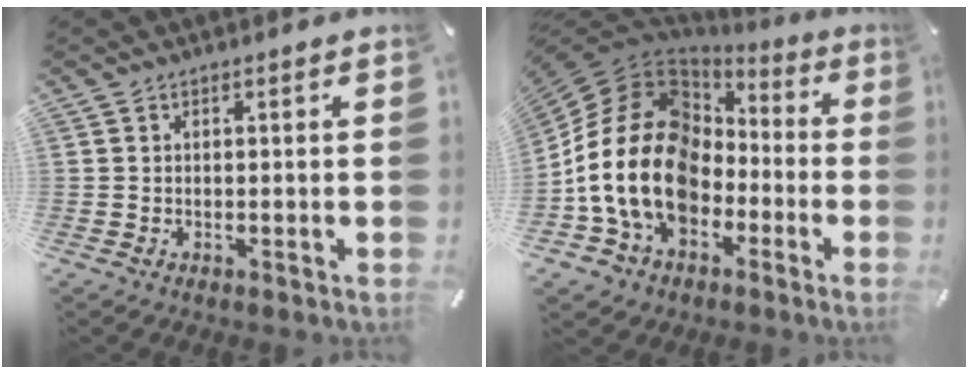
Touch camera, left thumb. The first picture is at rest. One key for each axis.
{"total": 21.9, "fx": -3.4, "fy": 16.6, "fz": 13.9, "tx": -0.312, "ty": 0.013, "tz": -0.058}